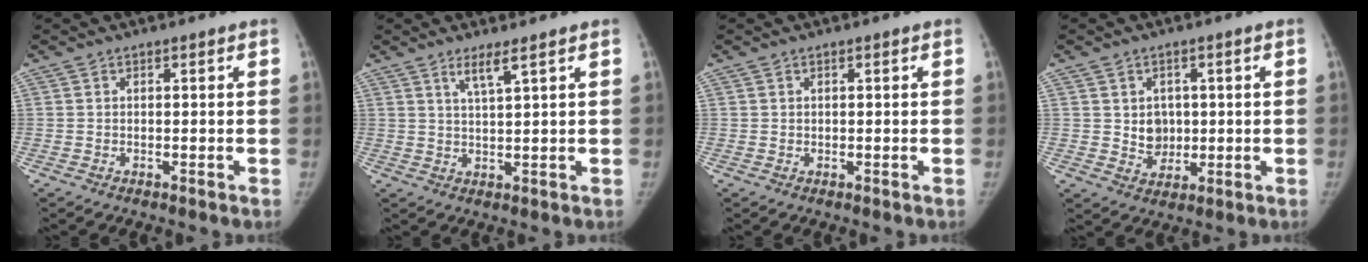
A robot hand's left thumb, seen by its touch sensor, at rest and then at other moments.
{"total": 3.4, "force": [2.3, 0.0, 2.6], "torque": [-0.054, -0.018, 0.047]}
{"total": 0.0}
{"total": 5.1, "force": [0.6, 4.5, 2.4], "torque": [-0.007, -0.004, 0.017]}